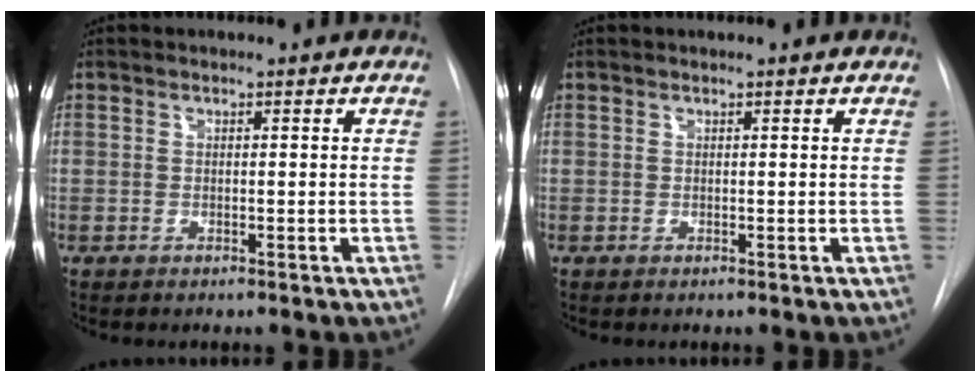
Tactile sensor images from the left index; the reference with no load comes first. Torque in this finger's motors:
{"motor_torque": [0.04, -0.01, -0.01, -0.01]}